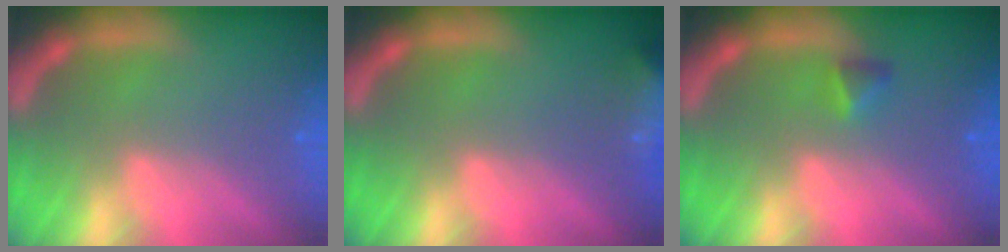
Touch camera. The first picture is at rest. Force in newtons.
{"total": 7.9}
{"total": 1.4}